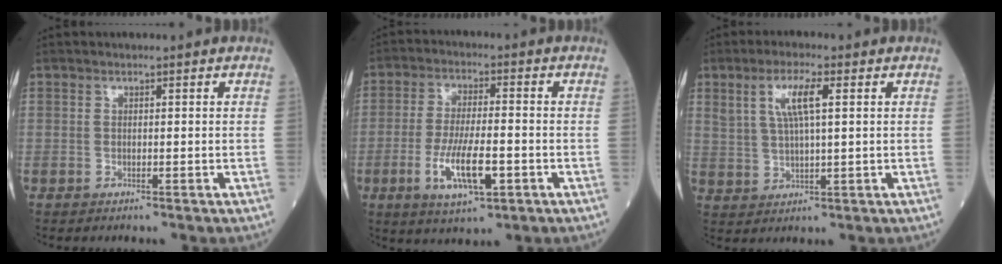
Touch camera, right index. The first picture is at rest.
{"total": 9.4, "force": [-3.1, 2.2, 8.6], "torque": [-0.171, -0.010, -0.050]}
{"total": 6.1, "force": [2.3, 1.1, 5.5], "torque": [-0.114, 0.009, 0.049]}